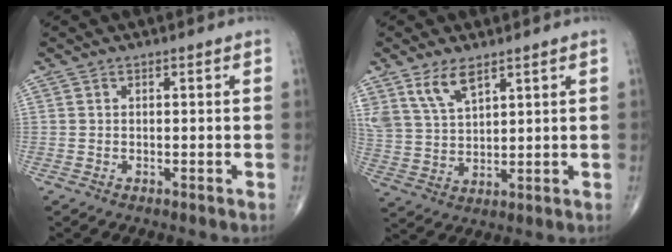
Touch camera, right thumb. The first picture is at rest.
{"total": 7.2, "force": [4.8, 3.1, 4.4], "torque": [-0.080, -0.020, 0.103]}